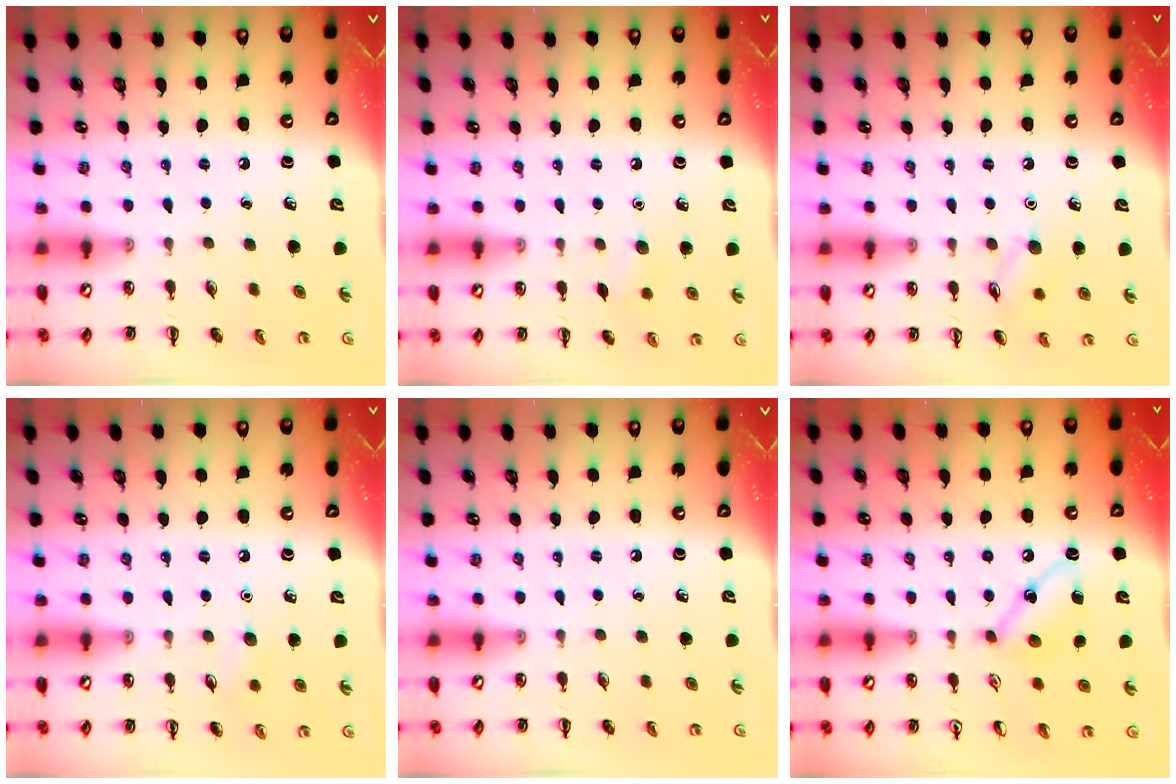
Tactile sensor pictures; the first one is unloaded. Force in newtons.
{"total": 6.1, "press": 5.9, "slide": 1.5}
{"total": 7.9, "press": 7.8, "slide": 1.3}
{"total": 5.6, "press": 5.4, "slide": 1.4}
{"total": 0.0}
{"total": 7.4, "press": 7.2, "slide": 1.5}